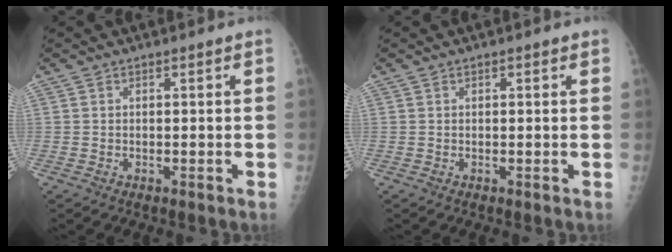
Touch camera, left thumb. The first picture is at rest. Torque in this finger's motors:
{"motor_torque": [-0.35, -0.20, 0.03, 0.05, 0.03]}